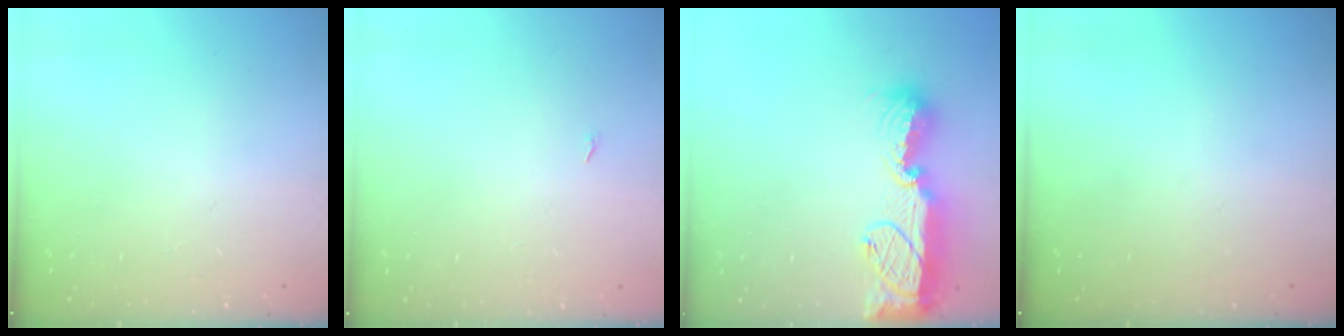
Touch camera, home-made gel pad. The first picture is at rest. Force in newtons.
{"total": 4.0, "press": 1.3, "slide": 3.7}
{"total": 16.5, "press": 16.4, "slide": 1.6}
{"total": 0.0}